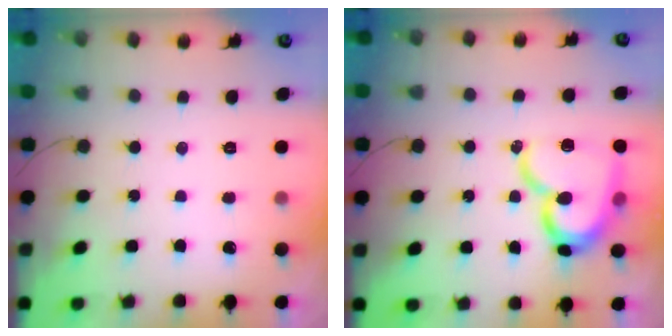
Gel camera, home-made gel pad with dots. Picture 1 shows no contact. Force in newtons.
{"total": 17.1, "press": 17.0, "slide": 1.7}